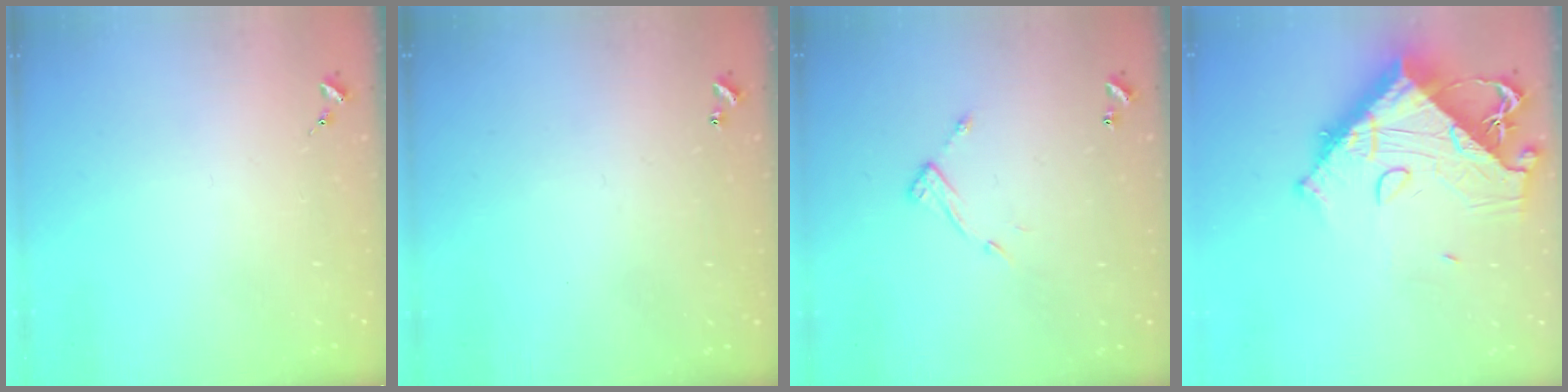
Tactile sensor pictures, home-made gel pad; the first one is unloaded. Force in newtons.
{"total": 1.0, "press": 1.0, "slide": 0.2}
{"total": 7.9, "press": 7.9, "slide": 0.3}
{"total": 20.0, "press": 19.9, "slide": 2.3}